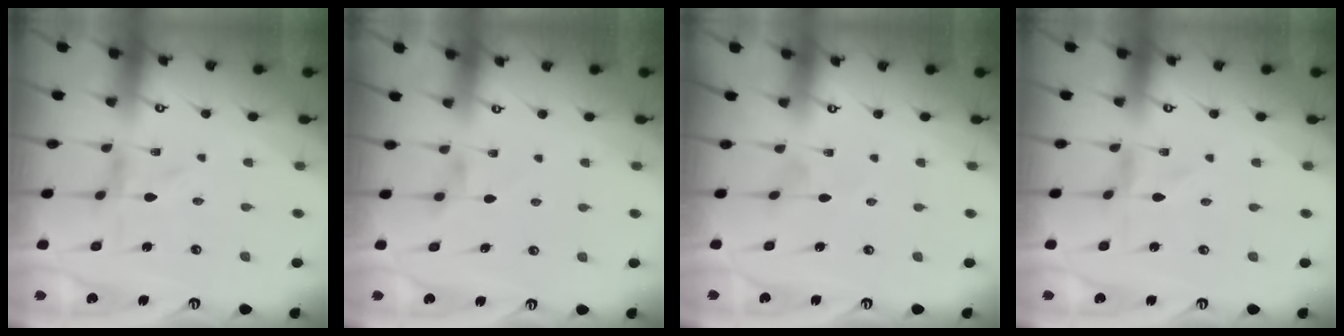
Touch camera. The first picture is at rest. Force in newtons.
{"total": 3.2, "press": 3.2, "slide": 0.5}
{"total": 1.9, "press": 1.9, "slide": 0.4}
{"total": 1.2, "press": 1.2, "slide": 0.2}